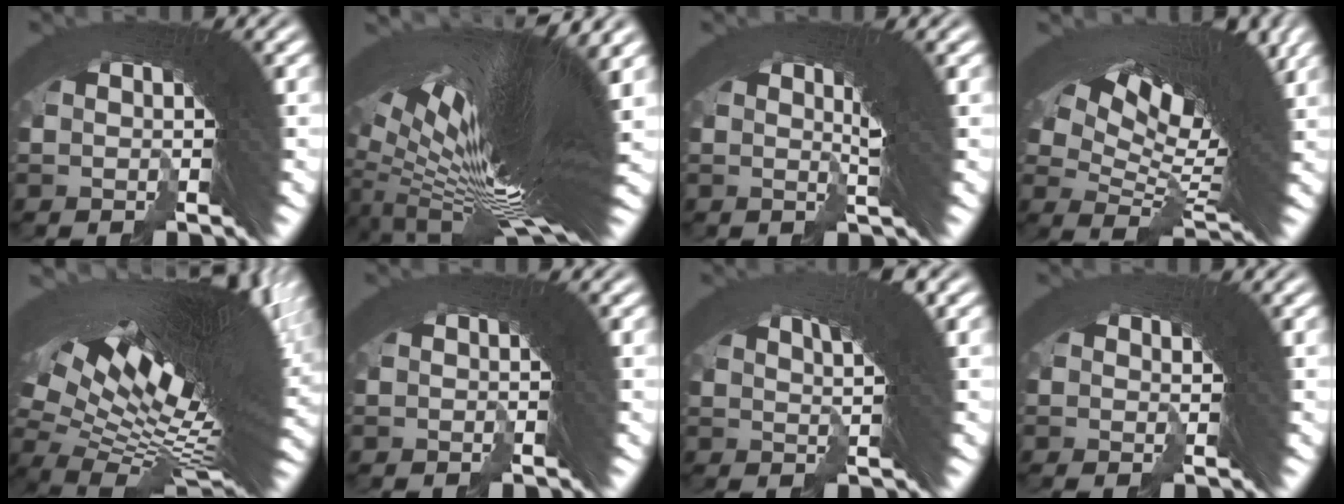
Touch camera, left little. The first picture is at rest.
{"total": 22.1, "force": [0.0, 6.9, 21.0], "torque": [-0.347, -0.013, 0.019]}
{"total": 2.7, "force": [1.5, 0.0, 2.3], "torque": [-0.022, 0.014, 0.018]}
{"total": 11.4, "force": [4.6, 4.5, 9.3], "torque": [-0.147, -0.004, 0.080]}
{"total": 19.0, "force": [2.4, 8.9, 16.6], "torque": [-0.258, -0.015, 0.048]}
{"total": 0.0}
{"total": 6.1, "force": [3.2, 0.8, 5.1], "torque": [-0.063, 0.039, 0.041]}
{"total": 0.8, "force": [0.2, -0.4, 0.7], "torque": [0.001, 0.002, 0.002]}